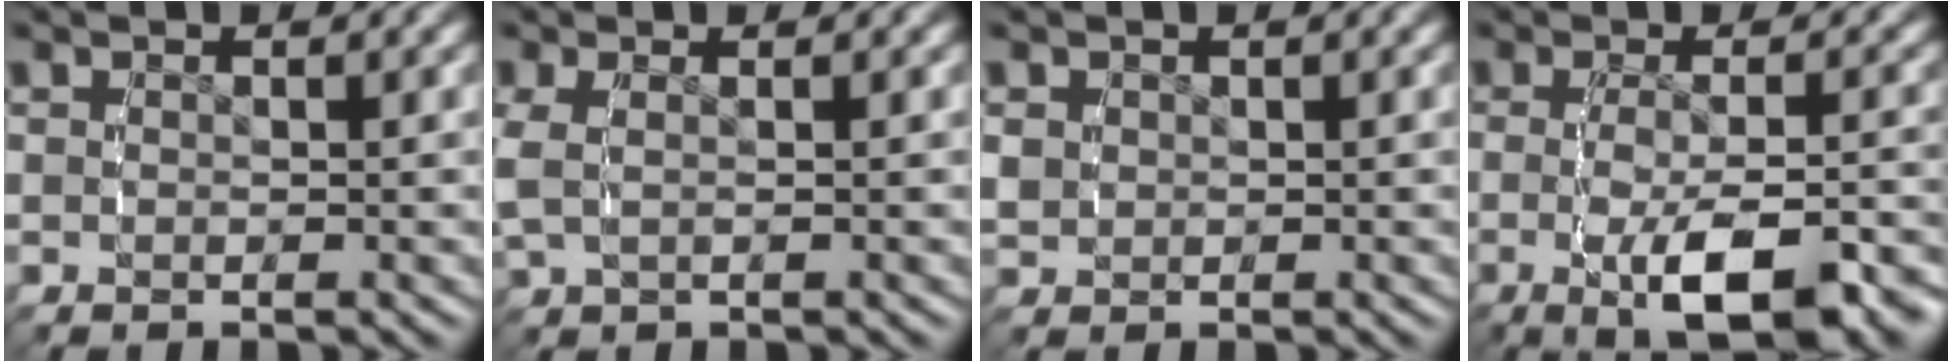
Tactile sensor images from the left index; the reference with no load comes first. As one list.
[{"total": 1.9, "force": [0.4, 1.0, 1.5], "torque": [-0.052, -0.003, 0.017]}, {"total": 1.6, "force": [0.2, 1.5, 0.7], "torque": [-0.026, -0.007, 0.012]}, {"total": 8.4, "force": [-4.0, 2.9, 6.7], "torque": [-0.122, -0.025, -0.046]}]